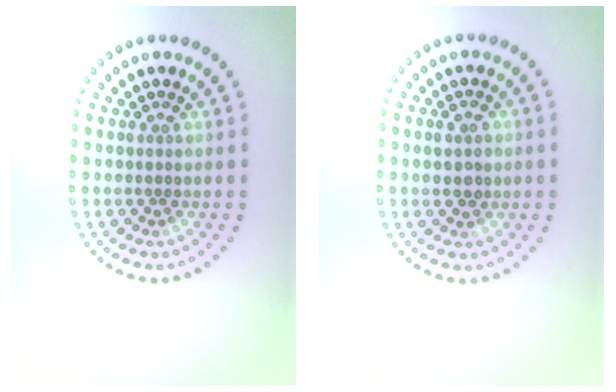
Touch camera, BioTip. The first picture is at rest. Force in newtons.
{"total": 1.8, "press": 1.8, "slide": 0.1}